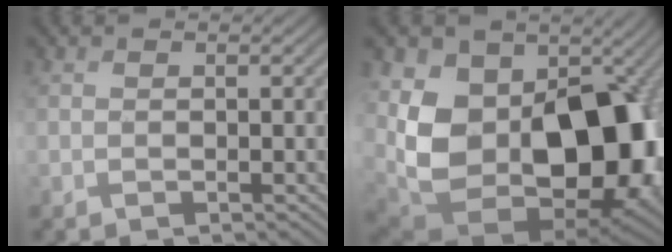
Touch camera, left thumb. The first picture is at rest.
{"total": 18.8, "force": [0.8, 12.9, 13.7], "torque": [-0.272, -0.043, 0.041]}